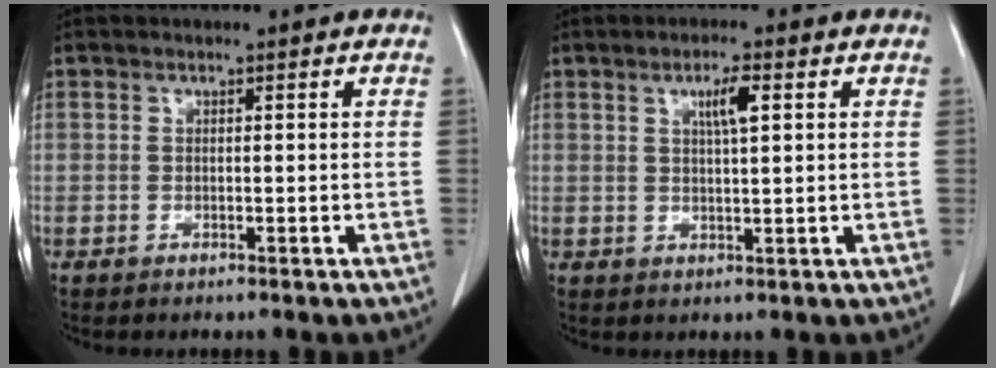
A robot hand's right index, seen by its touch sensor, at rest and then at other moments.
{"total": 3.7, "force": [1.4, 0.4, 3.4], "torque": [-0.057, 0.000, 0.024]}